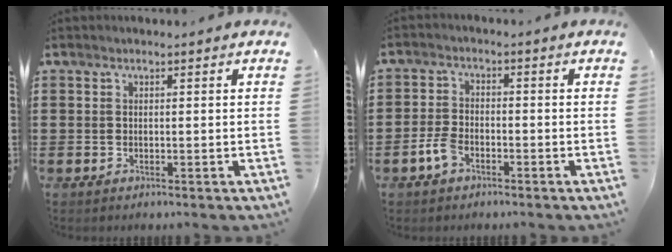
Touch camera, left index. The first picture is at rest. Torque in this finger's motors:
{"motor_torque": [0.51, 0.23, 0.24, 0.06]}